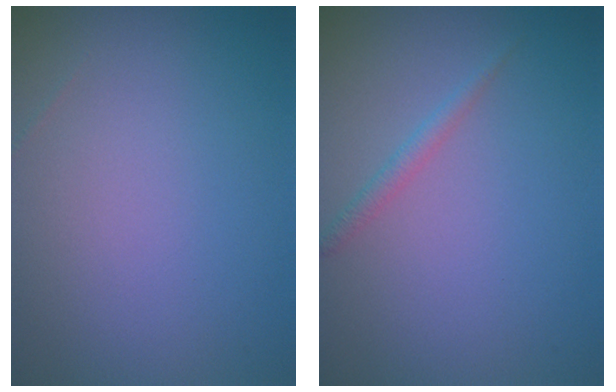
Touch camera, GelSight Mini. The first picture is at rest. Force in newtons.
{"total": 1.0, "press": 1.0, "slide": 0.1}